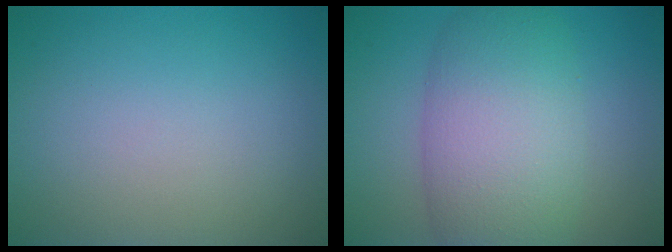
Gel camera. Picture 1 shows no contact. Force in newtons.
{"total": 9.1, "press": 9.1, "slide": 0.3}